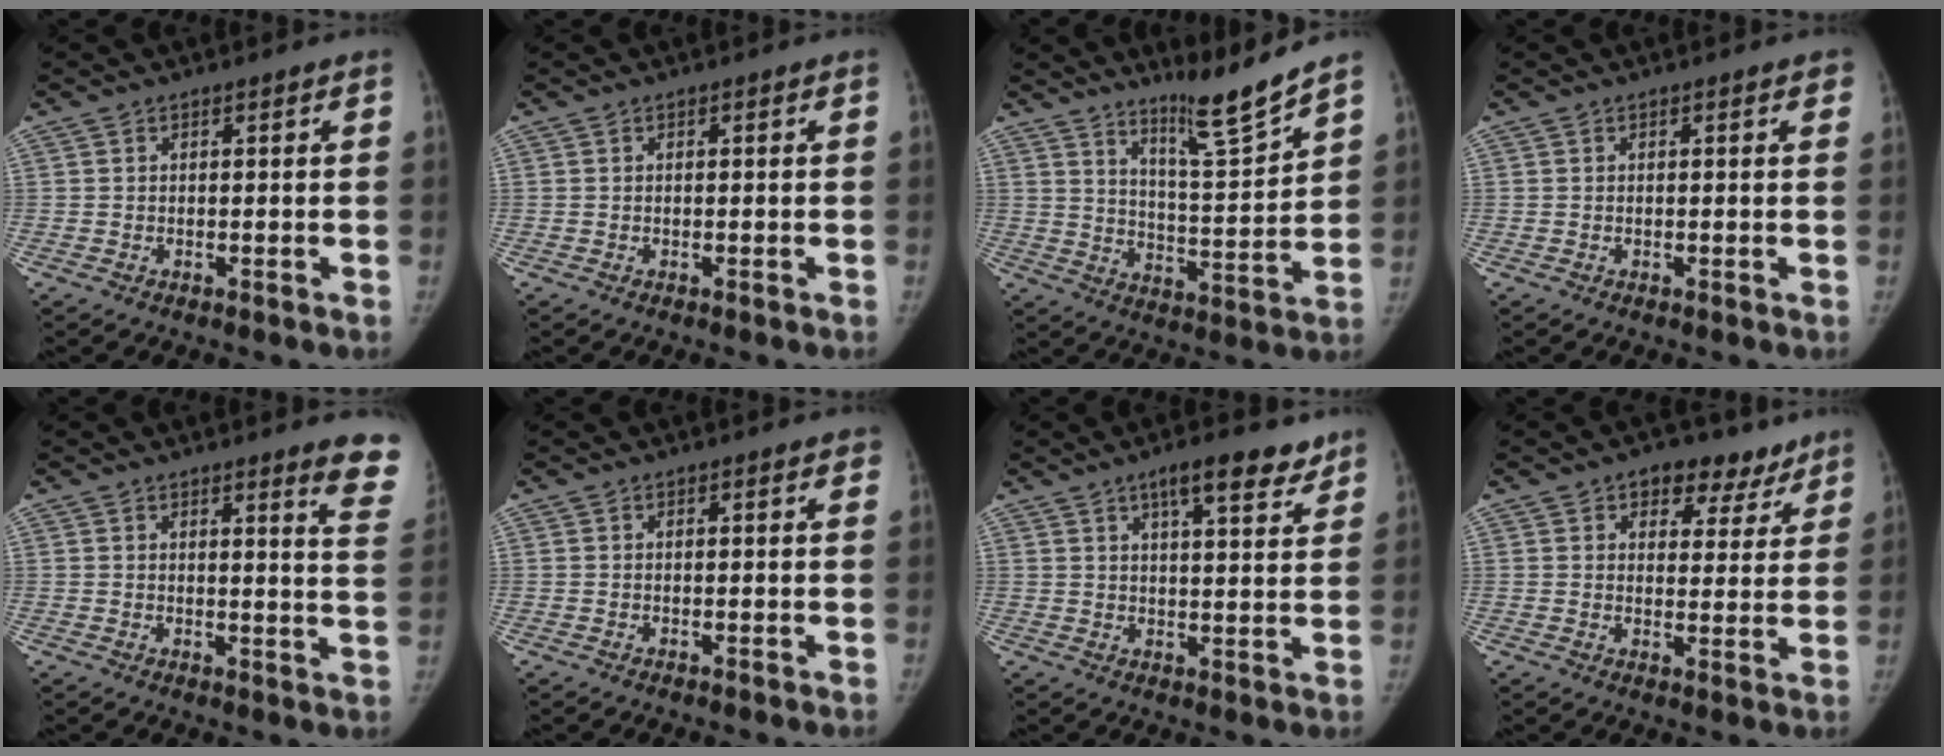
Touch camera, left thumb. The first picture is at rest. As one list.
[{"total": 0.0}, {"total": 10.1, "force": [8.5, -0.3, 5.4], "torque": [-0.077, -0.076, 0.145]}, {"total": 1.2, "force": [0.7, 0.4, 0.9], "torque": [-0.008, 0.002, 0.005]}, {"total": 8.9, "force": [7.0, 0.8, 5.4], "torque": [-0.039, -0.049, 0.058]}, {"total": 1.0, "force": [0.6, 0.3, 0.7], "torque": [-0.006, 0.002, 0.005]}, {"total": 9.0, "force": [5.5, 2.9, 6.6], "torque": [-0.067, -0.017, 0.076]}, {"total": 9.1, "force": [5.8, 5.8, 3.9], "torque": [0.002, -0.018, 0.077]}]